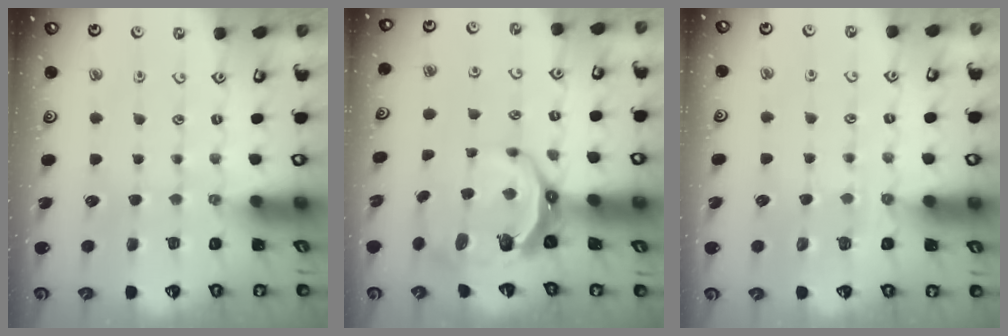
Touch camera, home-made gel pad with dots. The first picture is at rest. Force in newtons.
{"total": 8.4, "press": 7.3, "slide": 4.2}
{"total": 4.7, "press": 4.6, "slide": 1.2}